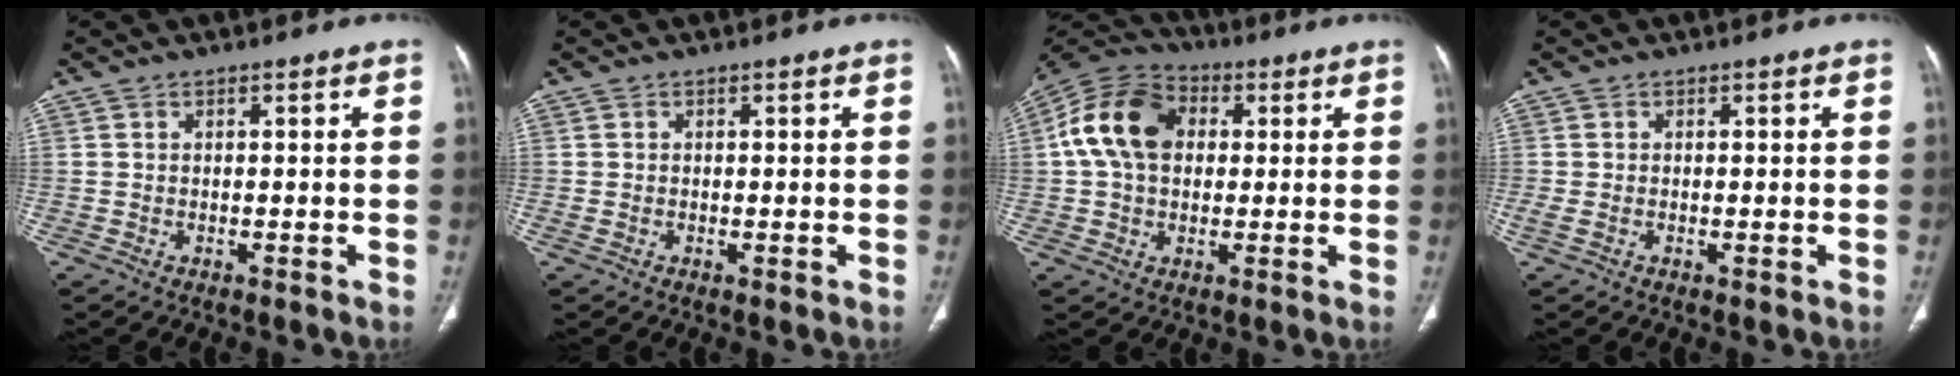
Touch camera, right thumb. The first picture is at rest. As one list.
[{"total": 0.7, "force": [-0.1, 0.4, 0.6], "torque": [-0.017, -0.002, 0.001]}, {"total": 14.3, "force": [2.3, 10.3, 9.6], "torque": [-0.168, 0.026, 0.031]}, {"total": 1.6, "force": [-0.2, 0.8, 1.3], "torque": [-0.042, -0.001, -0.005]}]